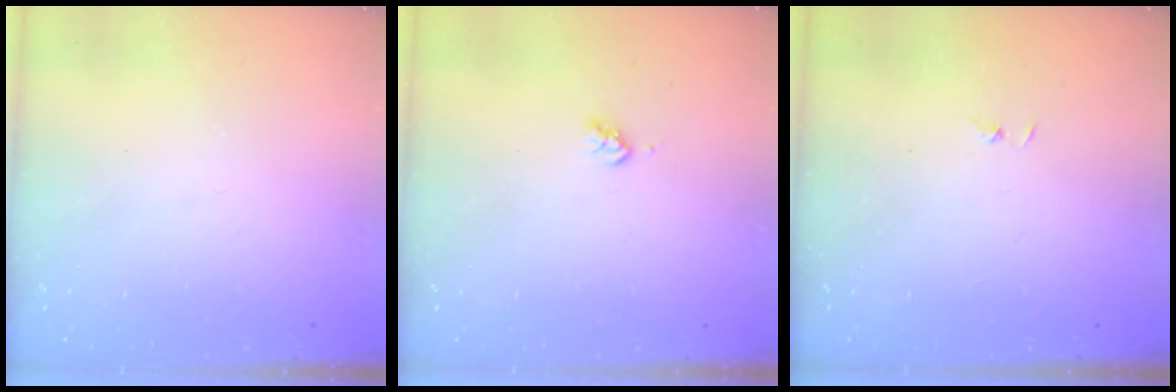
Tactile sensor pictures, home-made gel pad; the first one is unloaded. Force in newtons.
{"total": 3.1, "press": 3.0, "slide": 0.5}
{"total": 0.7, "press": 0.7, "slide": 0.1}